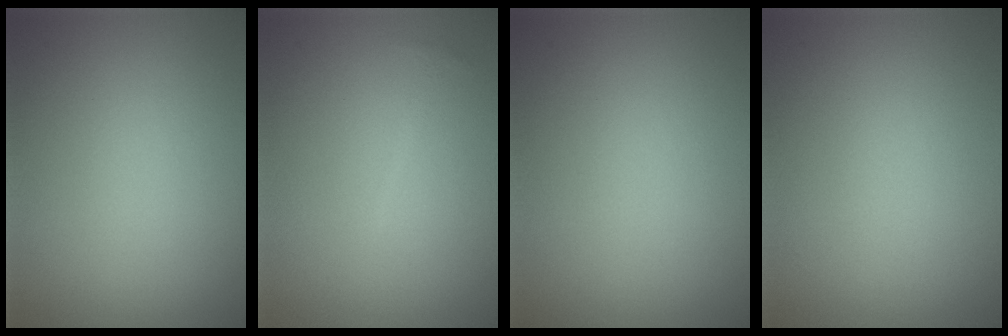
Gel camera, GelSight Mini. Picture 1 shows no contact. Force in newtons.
{"total": 0.7, "press": 0.7, "slide": 0.1}
{"total": 0.0}
{"total": 0.0}